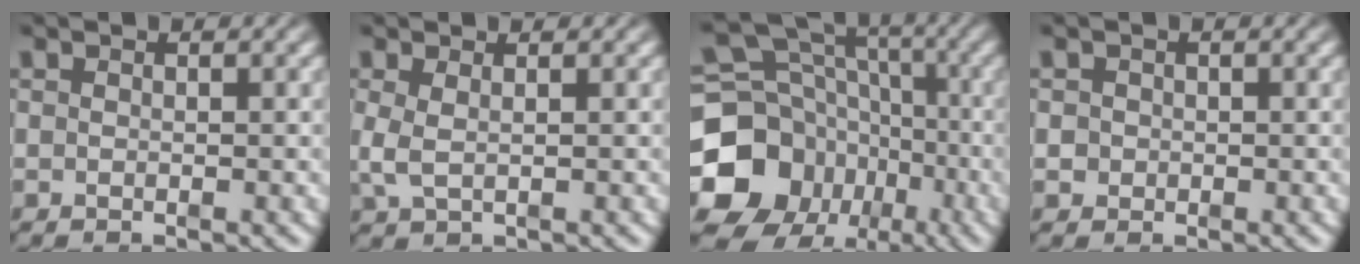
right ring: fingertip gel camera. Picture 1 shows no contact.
{"total": 2.0, "force": [0.3, 1.0, 1.6], "torque": [-0.049, -0.014, 0.015]}
{"total": 19.6, "force": [-3.4, 17.1, 8.8], "torque": [-0.171, -0.071, -0.052]}
{"total": 2.0, "force": [-0.2, 2.0, 0.3], "torque": [-0.016, -0.006, -0.005]}